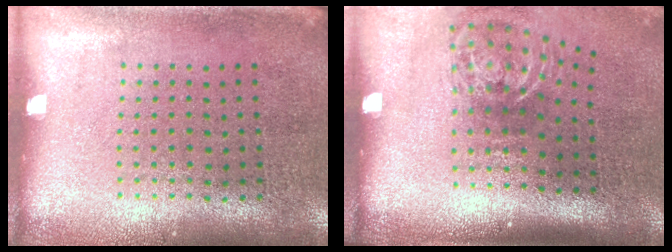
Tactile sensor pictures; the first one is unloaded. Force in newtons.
{"total": 1.9, "press": 1.2, "slide": 1.4}